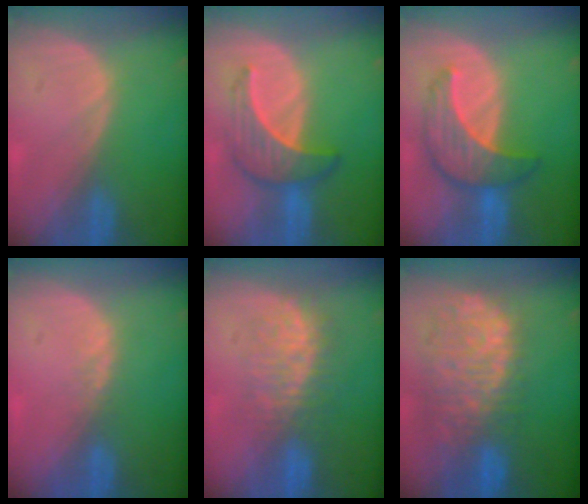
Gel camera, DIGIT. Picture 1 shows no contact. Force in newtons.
{"total": 6.6, "press": 6.5, "slide": 1.2}
{"total": 7.4, "press": 7.4, "slide": 0.2}
{"total": 1.3, "press": 1.1, "slide": 0.7}
{"total": 7.5, "press": 7.3, "slide": 1.7}
{"total": 12.0, "press": 9.9, "slide": 6.8}